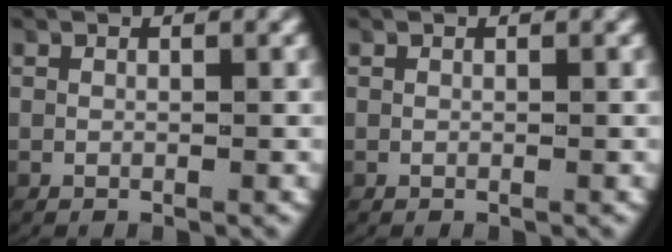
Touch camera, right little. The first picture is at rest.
{"total": 0.0}